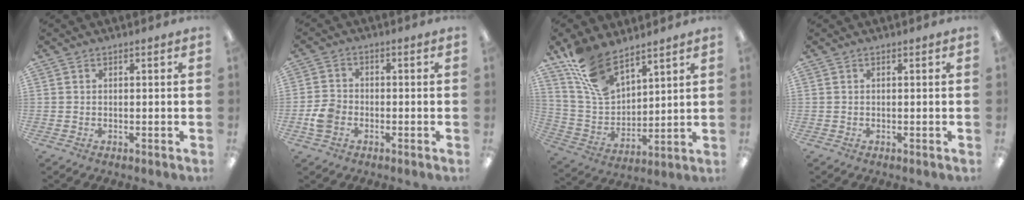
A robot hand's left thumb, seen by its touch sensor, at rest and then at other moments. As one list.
[{"total": 5.2, "force": [-1.9, 3.8, 2.9], "torque": [-0.059, 0.009, -0.036]}, {"total": 12.9, "force": [9.8, 5.8, 6.0], "torque": [-0.132, -0.044, 0.190]}, {"total": 0.0}]